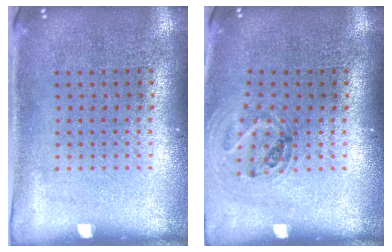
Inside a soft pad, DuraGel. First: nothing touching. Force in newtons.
{"total": 1.0, "press": 0.9, "slide": 0.2}